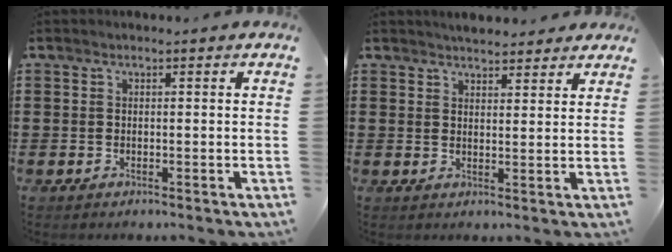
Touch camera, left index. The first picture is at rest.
{"total": 3.0, "force": [2.9, 0.5, 0.5], "torque": [-0.016, -0.003, 0.054]}